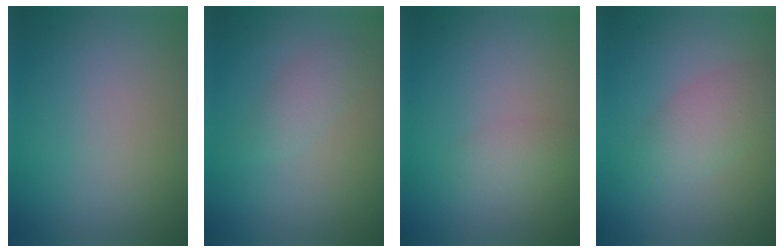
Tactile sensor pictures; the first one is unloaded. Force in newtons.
{"total": 1.4, "press": 1.4, "slide": 0.1}
{"total": 1.2, "press": 1.2, "slide": 0.1}
{"total": 2.7, "press": 2.7, "slide": 0.1}